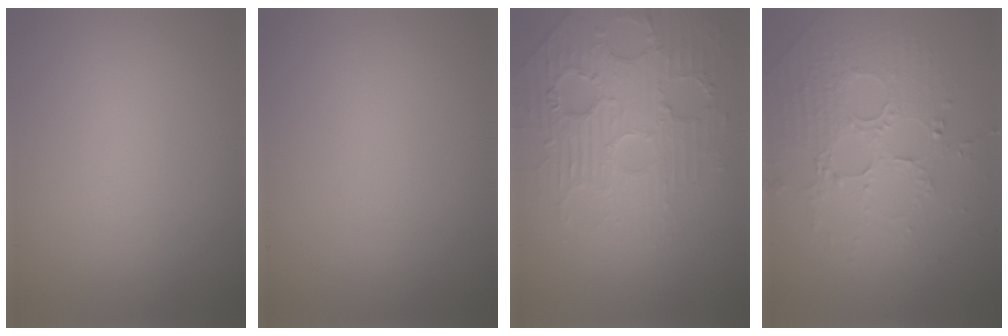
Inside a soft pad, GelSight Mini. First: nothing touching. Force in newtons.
{"total": 0.0}
{"total": 4.7, "press": 4.2, "slide": 2.1}
{"total": 5.1, "press": 3.5, "slide": 3.7}